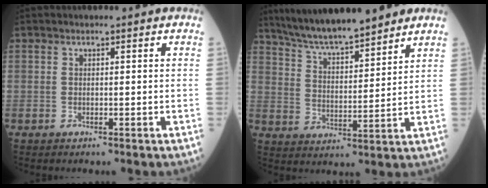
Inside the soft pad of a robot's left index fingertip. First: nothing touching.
{"total": 14.6, "force": [12.7, 1.8, 7.0], "torque": [-0.112, 0.012, 0.215]}